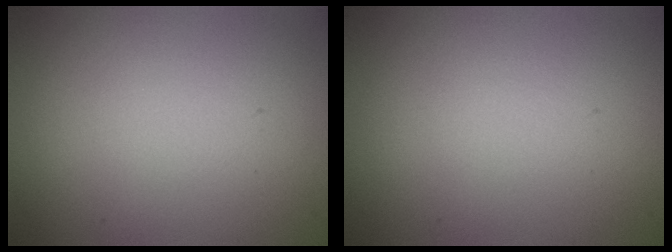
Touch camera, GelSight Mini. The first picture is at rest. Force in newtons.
{"total": 0.0}